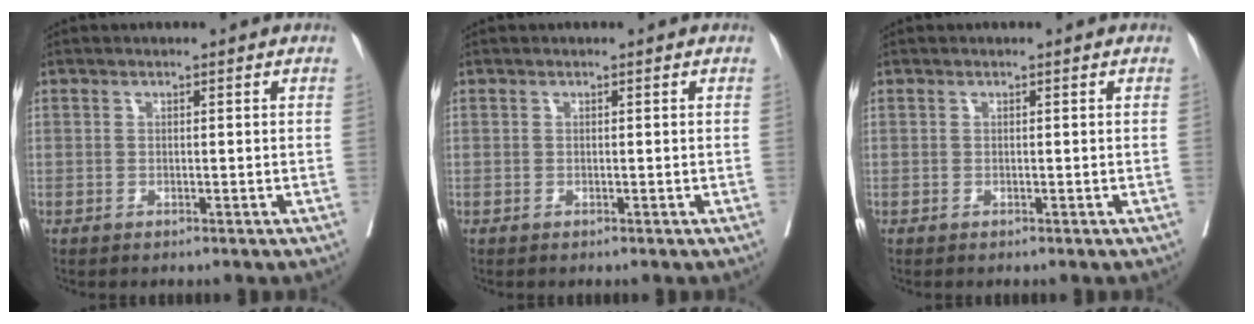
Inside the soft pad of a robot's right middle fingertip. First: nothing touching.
{"total": 0.0}
{"total": 0.0}